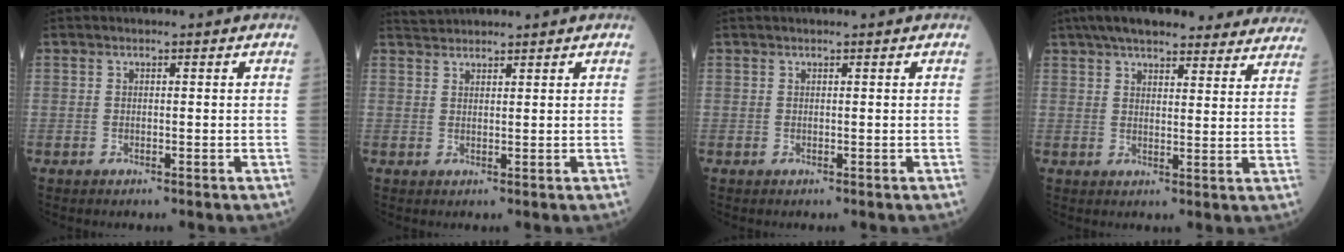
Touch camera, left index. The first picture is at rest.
{"total": 3.5, "force": [3.4, 0.2, 0.6], "torque": [-0.010, 0.032, 0.066]}
{"total": 1.7, "force": [1.5, 0.1, 0.8], "torque": [-0.001, 0.021, 0.022]}
{"total": 25.1, "force": [21.9, 6.1, 10.6], "torque": [-0.151, 0.021, 0.268]}